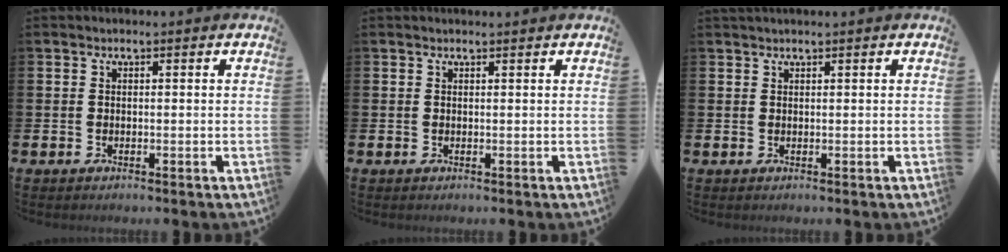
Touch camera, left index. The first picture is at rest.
{"total": 0.0}
{"total": 0.0}